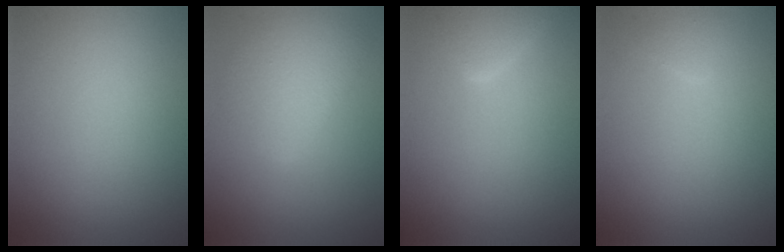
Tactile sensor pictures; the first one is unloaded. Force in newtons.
{"total": 3.7, "press": 3.7, "slide": 0.1}
{"total": 2.3, "press": 2.3, "slide": 0.1}
{"total": 0.7, "press": 0.7, "slide": 0.1}